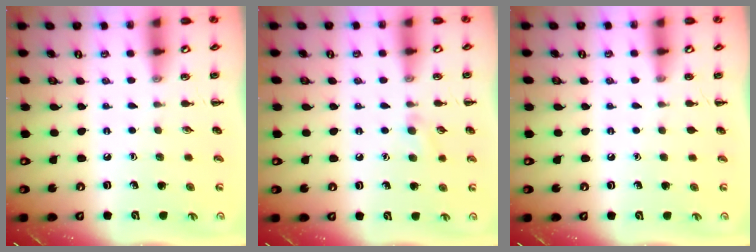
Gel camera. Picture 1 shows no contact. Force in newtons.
{"total": 5.5, "press": 5.2, "slide": 1.8}
{"total": 0.0}